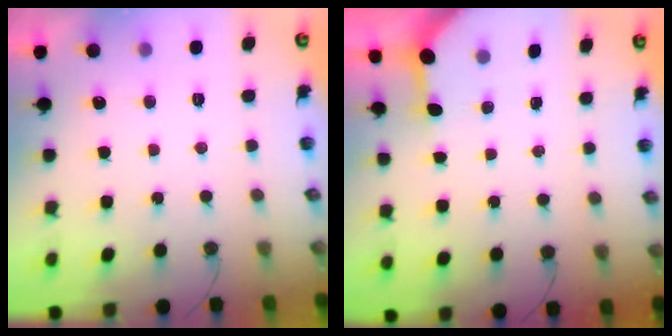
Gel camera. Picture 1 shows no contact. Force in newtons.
{"total": 2.8, "press": 2.8, "slide": 0.3}